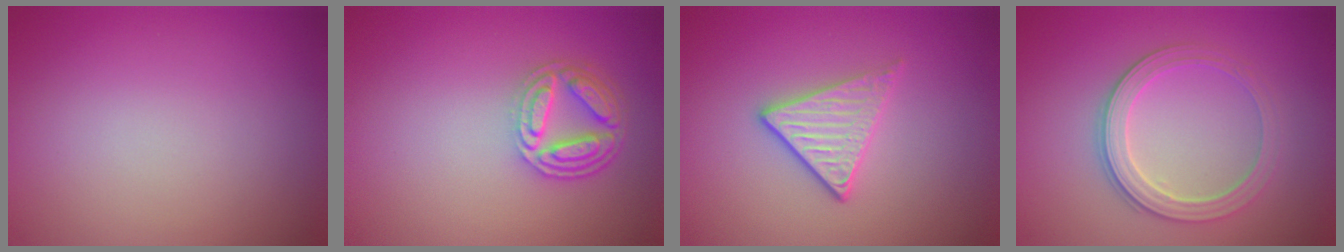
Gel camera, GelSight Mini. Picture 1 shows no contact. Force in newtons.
{"total": 4.3, "press": 3.4, "slide": 2.7}
{"total": 3.0, "press": 2.7, "slide": 1.2}
{"total": 3.5, "press": 3.2, "slide": 1.5}